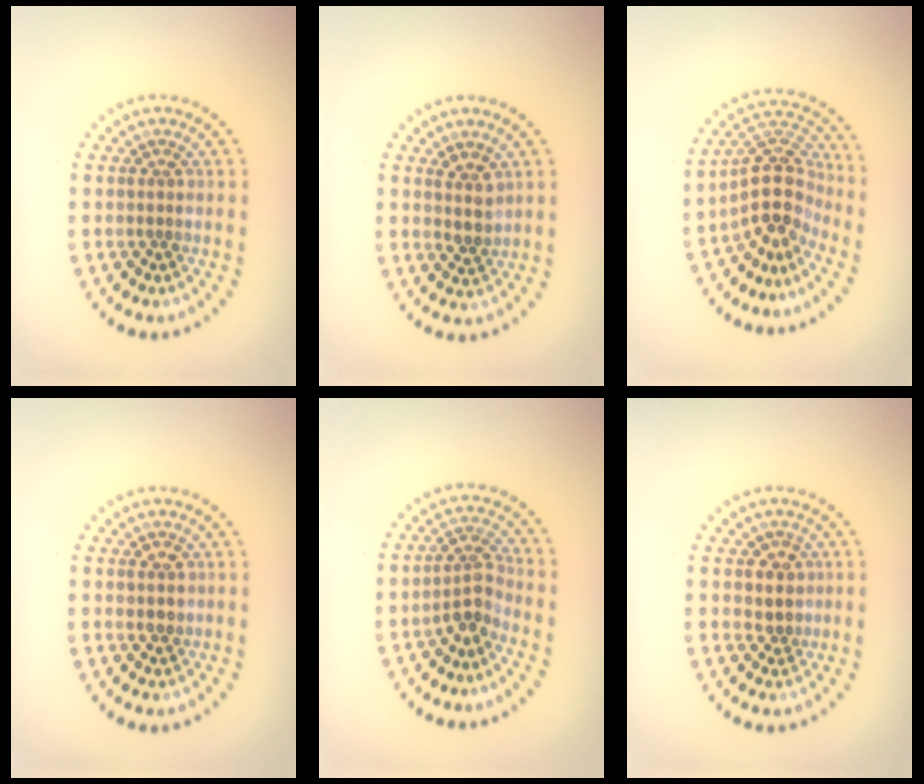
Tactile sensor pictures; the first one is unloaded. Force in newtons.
{"total": 1.8, "press": 1.6, "slide": 0.9}
{"total": 4.4, "press": 3.7, "slide": 2.4}
{"total": 1.4, "press": 1.3, "slide": 0.5}
{"total": 2.7, "press": 2.0, "slide": 1.8}
{"total": 2.2, "press": 2.0, "slide": 0.9}